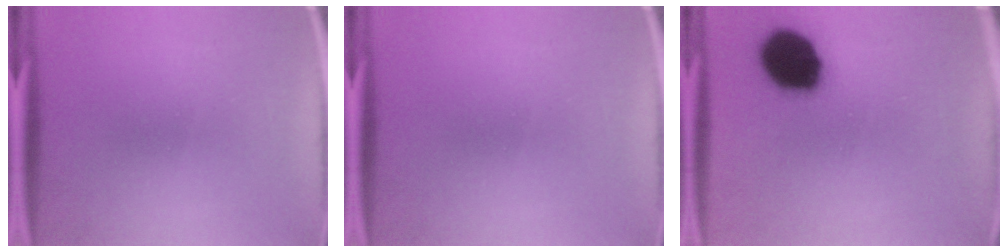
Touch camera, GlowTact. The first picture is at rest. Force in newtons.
{"total": 0.0}
{"total": 17.3}